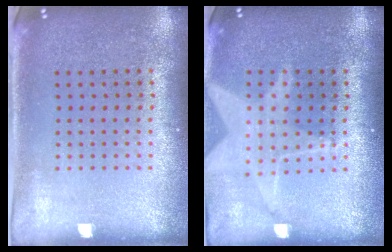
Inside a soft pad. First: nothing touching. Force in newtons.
{"total": 1.7, "press": 1.4, "slide": 1.0}